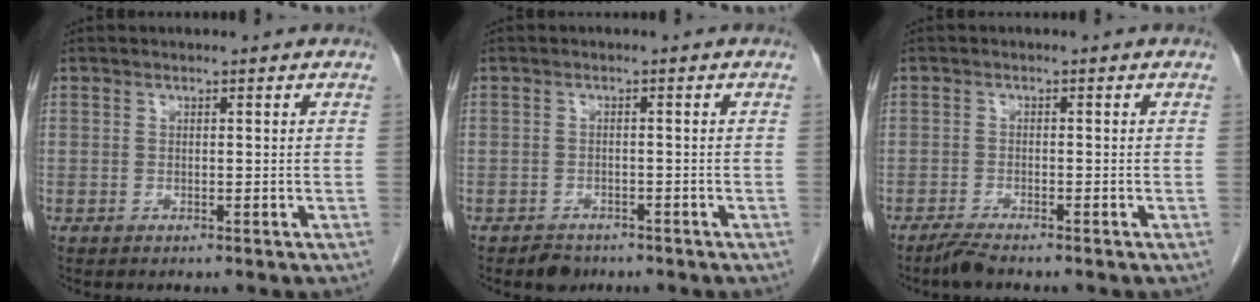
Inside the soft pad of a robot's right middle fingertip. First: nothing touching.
{"total": 2.4, "force": [-1.9, 1.5, 0.5], "torque": [-0.011, 0.003, -0.027]}
{"total": 2.1, "force": [-1.9, 0.0, 0.9], "torque": [-0.026, -0.006, -0.038]}